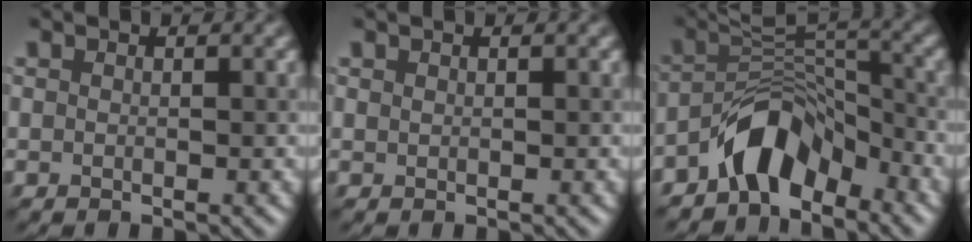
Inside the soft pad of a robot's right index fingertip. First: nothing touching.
{"total": 0.0}
{"total": 5.7, "force": [-4.0, 2.7, 3.0], "torque": [-0.036, 0.013, -0.081]}